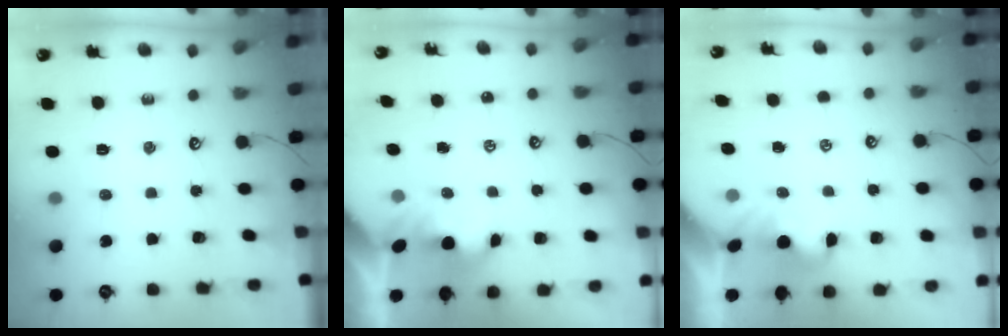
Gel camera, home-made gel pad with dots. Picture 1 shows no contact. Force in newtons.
{"total": 1.7, "press": 1.7, "slide": 0.2}
{"total": 1.5, "press": 1.4, "slide": 0.5}